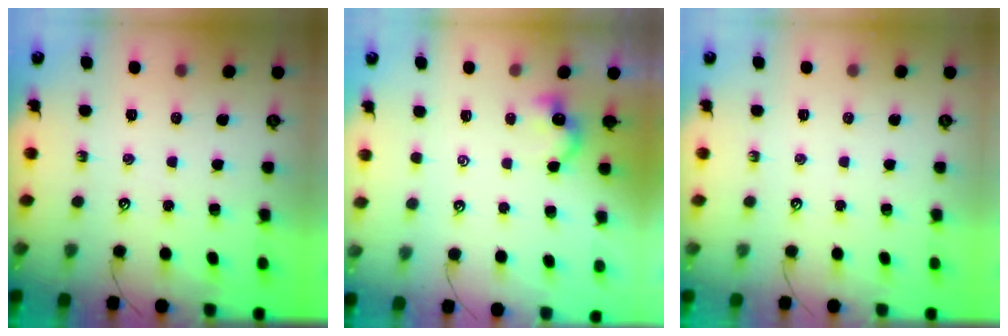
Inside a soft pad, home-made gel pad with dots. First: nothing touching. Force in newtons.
{"total": 1.9, "press": 1.9, "slide": 0.4}
{"total": 0.0}